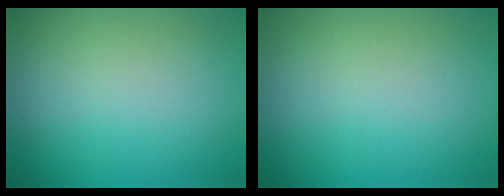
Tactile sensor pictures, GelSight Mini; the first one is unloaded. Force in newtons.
{"total": 0.0}